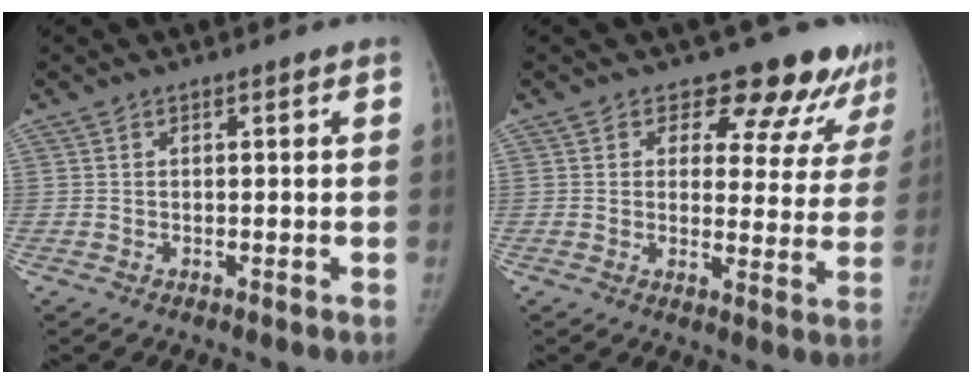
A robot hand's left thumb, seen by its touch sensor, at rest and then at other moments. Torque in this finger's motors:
{"motor_torque": [0.72, 0.84, 0.07, -0.03, 0.08]}